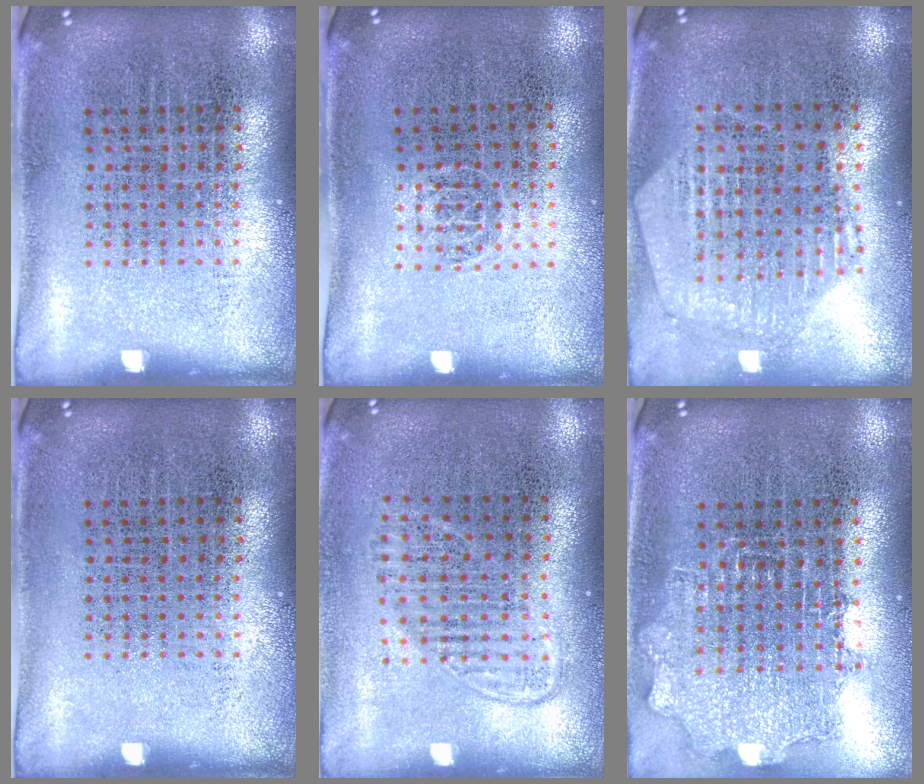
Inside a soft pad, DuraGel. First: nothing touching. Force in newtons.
{"total": 0.6, "press": 0.4, "slide": 0.4}
{"total": 1.0, "press": 1.0, "slide": 0.2}
{"total": 0.0}
{"total": 1.4, "press": 1.2, "slide": 0.7}
{"total": 1.3, "press": 1.1, "slide": 0.6}